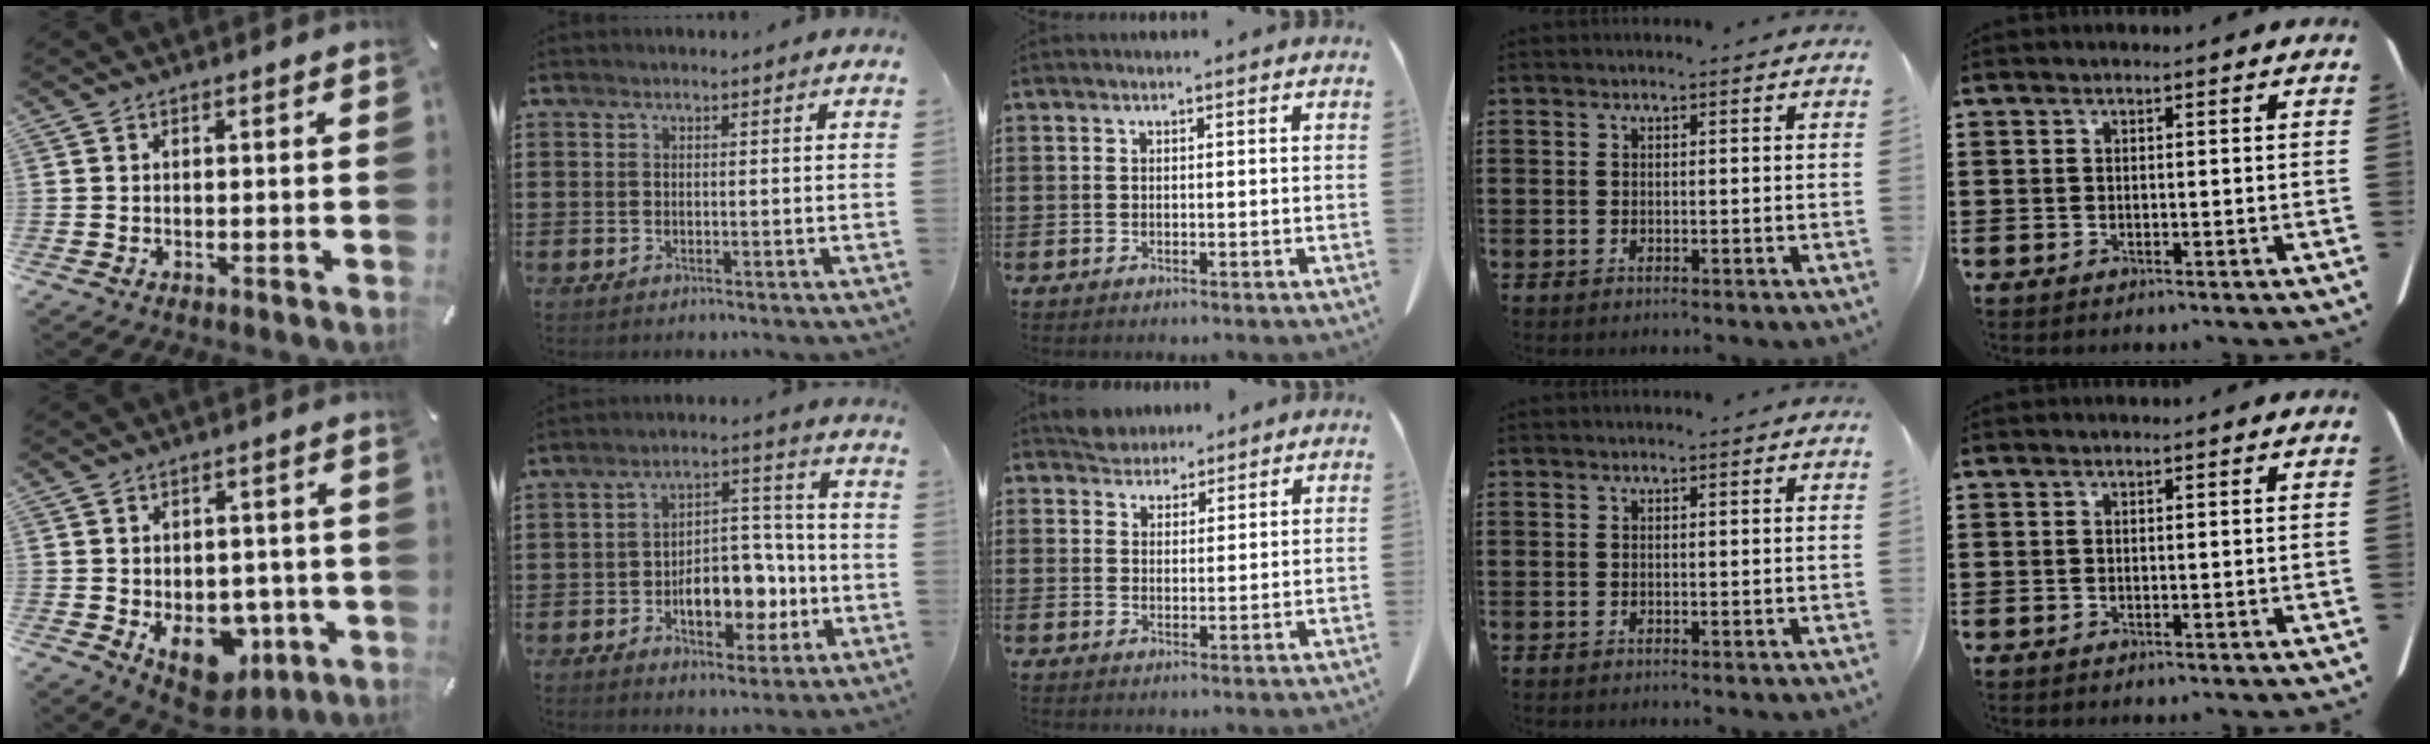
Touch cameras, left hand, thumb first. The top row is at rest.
{"thumb": {"total": 11.7, "force": [-3.3, 8.7, 7.2], "torque": [-0.087, 0.002, -0.048]}, "index": {"total": 9.4, "force": [-3.1, 5.5, 7.0], "torque": [-0.109, 0.011, -0.055]}, "middle": {"total": 3.6, "force": [3.5, 1.1, 0.0], "torque": [-0.013, -0.005, 0.068]}}